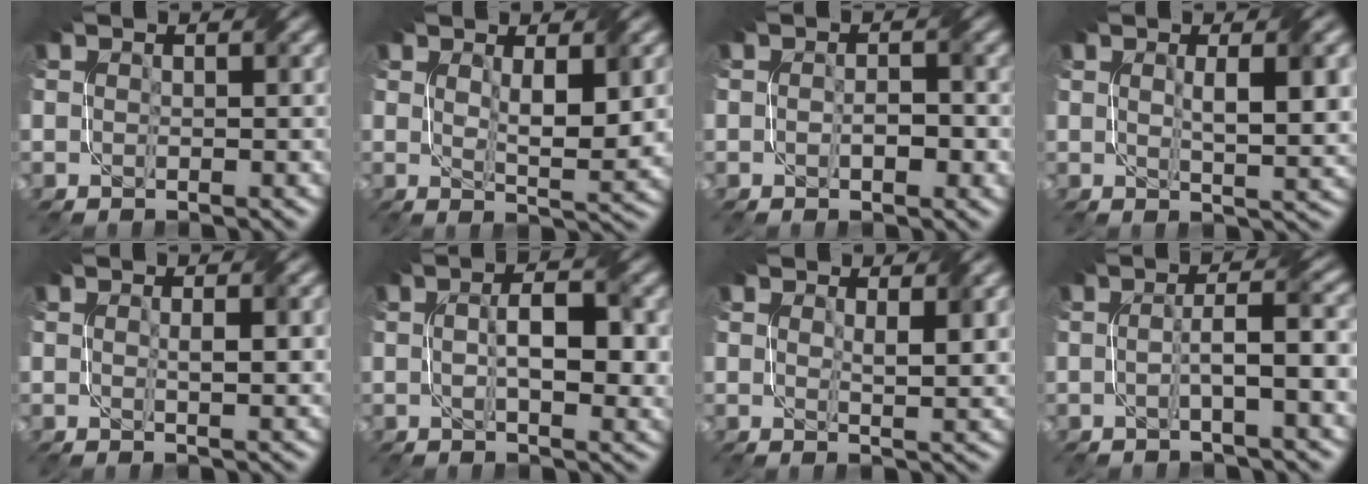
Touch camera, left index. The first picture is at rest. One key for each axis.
{"total": 4.3, "fx": 1.0, "fy": 0.9, "fz": 4.1, "tx": -0.077, "ty": -0.006, "tz": 0.022}
{"total": 2.1, "fx": -0.4, "fy": 0.9, "fz": 1.8, "tx": -0.032, "ty": -0.001, "tz": -0.006}
{"total": 5.2, "fx": 1.1, "fy": 1.2, "fz": 4.9, "tx": -0.077, "ty": 0.001, "tz": 0.023}
{"total": 2.4, "fx": 0.4, "fy": 0.4, "fz": 2.4, "tx": -0.035, "ty": 0.002, "tz": 0.007}
{"total": 5.8, "fx": 0.4, "fy": 2.0, "fz": 5.4, "tx": -0.087, "ty": 0.002, "tz": 0.006}
{"total": 2.7, "fx": 1.3, "fy": 0.5, "fz": 2.3, "tx": -0.036, "ty": -0.005, "tz": 0.023}
{"total": 5.3, "fx": -0.4, "fy": 0.8, "fz": 5.2, "tx": -0.081, "ty": 0.010, "tz": -0.010}